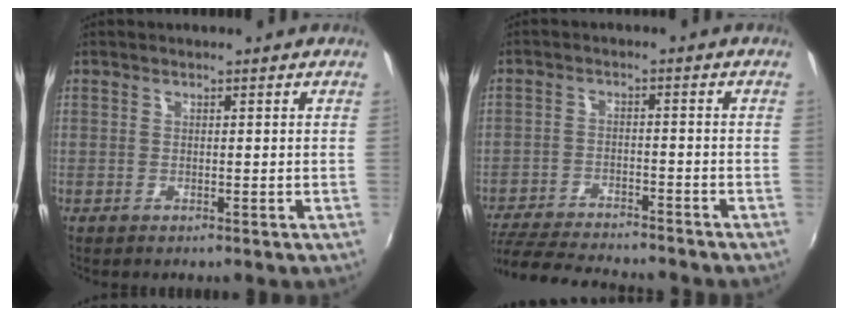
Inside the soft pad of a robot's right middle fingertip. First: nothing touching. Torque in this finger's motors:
{"motor_torque": [0.94, -1.20, 0.11, 0.06]}